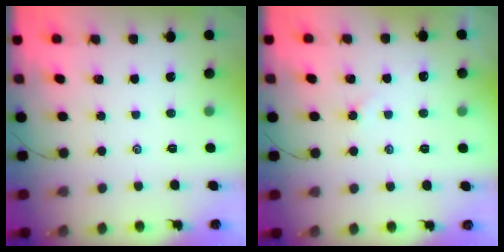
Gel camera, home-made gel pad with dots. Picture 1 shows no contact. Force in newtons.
{"total": 1.9, "press": 1.9, "slide": 0.3}